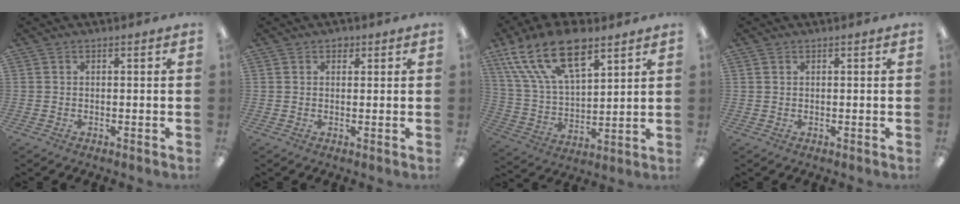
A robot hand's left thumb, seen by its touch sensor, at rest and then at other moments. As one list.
[{"total": 1.9, "force": [1.1, 1.4, 0.7], "torque": [0.000, -0.003, 0.016]}, {"total": 19.7, "force": [11.8, 9.6, 12.5], "torque": [-0.251, -0.044, 0.210]}, {"total": 0.9, "force": [0.5, 0.7, 0.4], "torque": [-0.010, 0.003, 0.009]}]